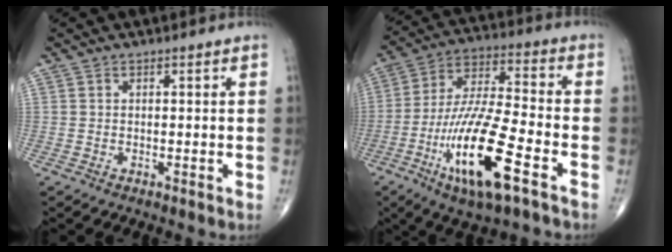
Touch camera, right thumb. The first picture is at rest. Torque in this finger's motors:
{"motor_torque": [1.17, 1.18, 2.06, -0.71, 0.67]}